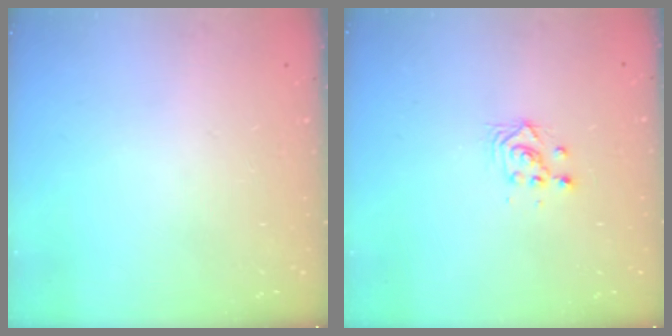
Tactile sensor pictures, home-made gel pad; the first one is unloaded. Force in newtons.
{"total": 3.0, "press": 3.0, "slide": 0.1}